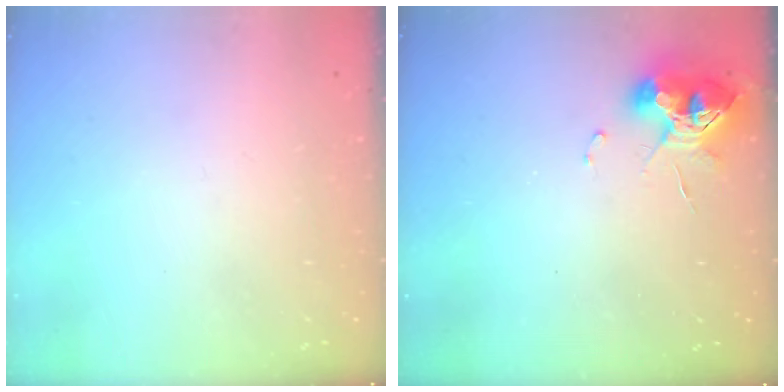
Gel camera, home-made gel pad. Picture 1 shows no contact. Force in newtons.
{"total": 9.9, "press": 9.9, "slide": 0.8}